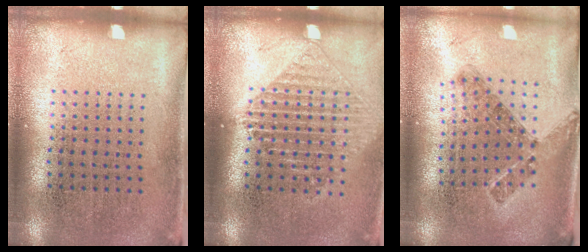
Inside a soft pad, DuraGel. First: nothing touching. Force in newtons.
{"total": 1.4, "press": 1.3, "slide": 0.6}
{"total": 0.8, "press": 0.7, "slide": 0.3}